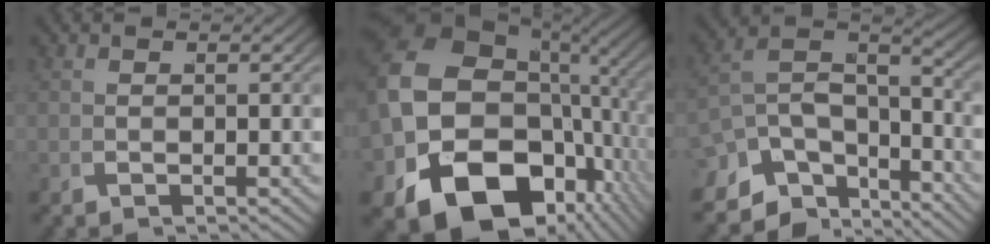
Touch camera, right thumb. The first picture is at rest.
{"total": 21.3, "force": [-3.7, 15.1, 14.5], "torque": [-0.275, -0.067, -0.039]}
{"total": 10.2, "force": [-1.3, 7.0, 7.2], "torque": [-0.142, -0.022, -0.020]}